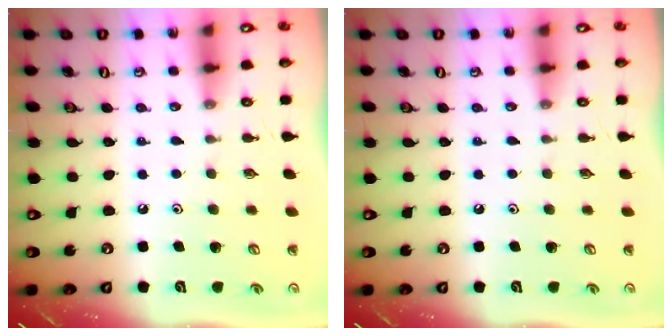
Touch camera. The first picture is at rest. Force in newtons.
{"total": 0.0}